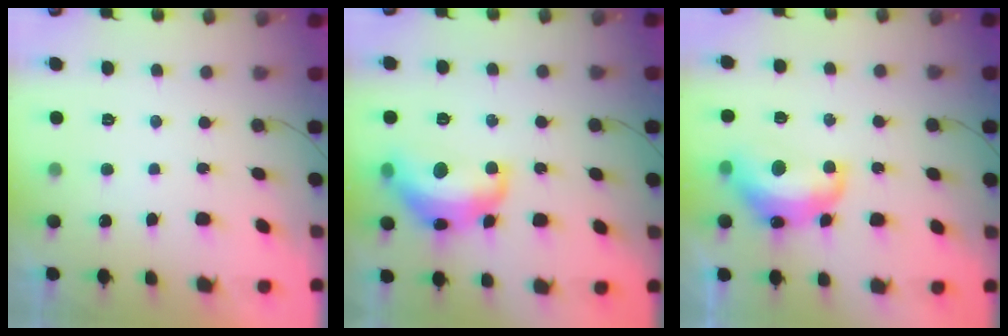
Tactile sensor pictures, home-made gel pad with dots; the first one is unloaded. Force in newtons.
{"total": 15.0, "press": 14.9, "slide": 1.2}
{"total": 13.4, "press": 13.4, "slide": 1.0}